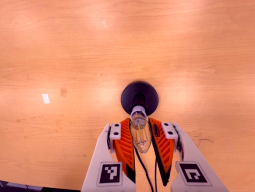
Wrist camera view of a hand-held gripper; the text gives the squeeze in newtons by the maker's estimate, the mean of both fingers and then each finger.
{"total": 17.2, "left": 18.5, "right": 15.8}